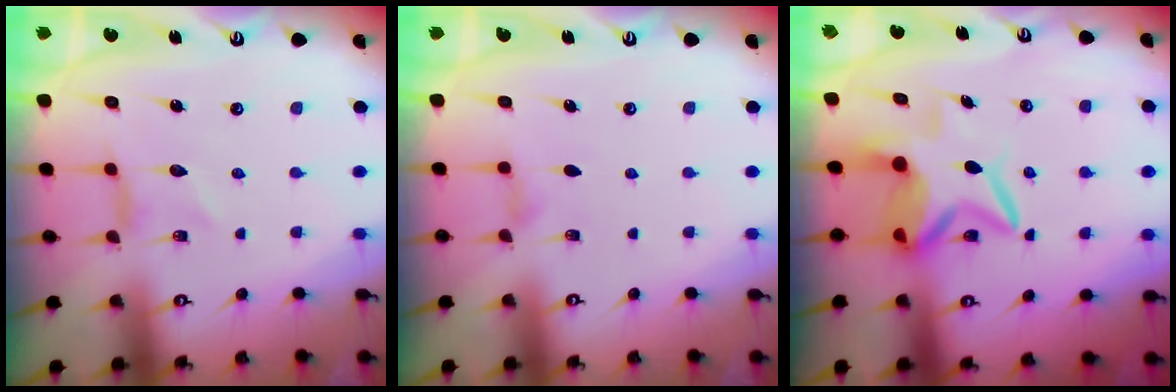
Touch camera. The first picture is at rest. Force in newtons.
{"total": 2.6, "press": 2.6, "slide": 0.4}
{"total": 8.7, "press": 8.6, "slide": 0.9}